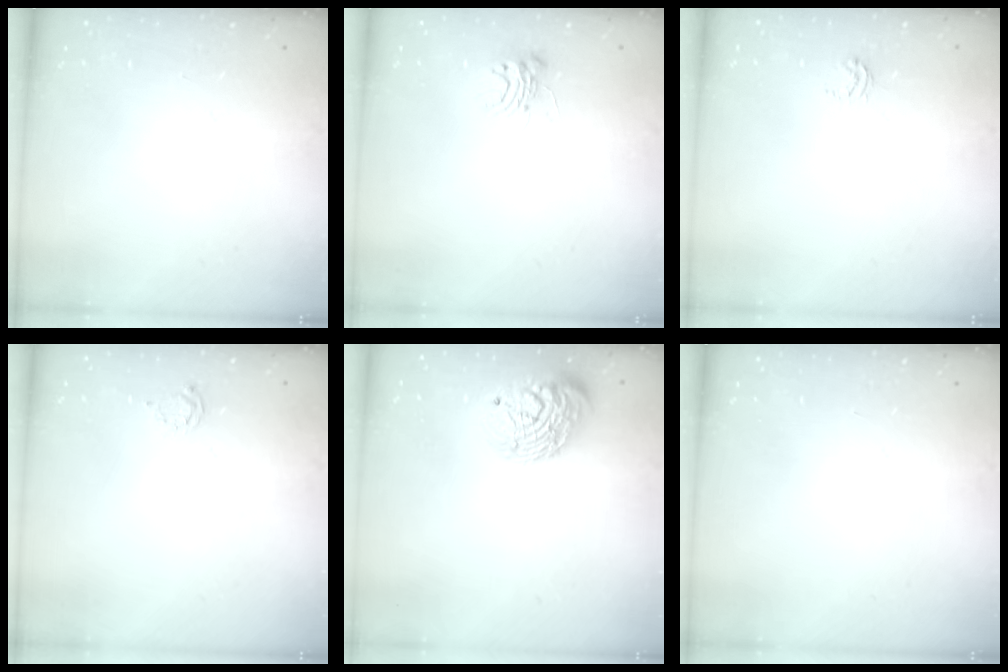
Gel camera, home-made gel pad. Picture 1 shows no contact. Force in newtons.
{"total": 5.4, "press": 5.4, "slide": 0.3}
{"total": 3.2, "press": 3.1, "slide": 0.7}
{"total": 2.3, "press": 2.3, "slide": 0.3}
{"total": 13.9, "press": 13.8, "slide": 0.9}
{"total": 0.0}